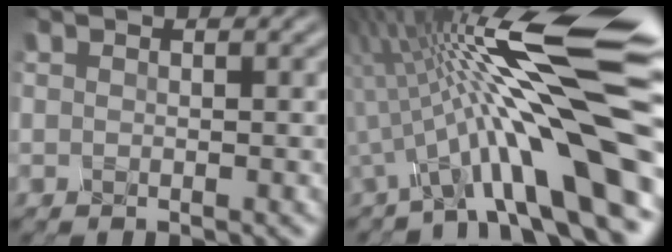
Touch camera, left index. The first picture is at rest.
{"total": 14.0, "force": [-1.9, 1.7, 13.7], "torque": [-0.211, 0.022, -0.023]}